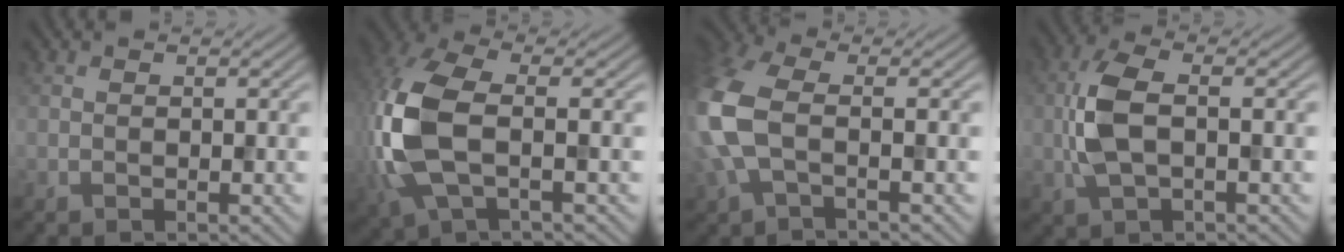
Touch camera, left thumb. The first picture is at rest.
{"total": 11.6, "force": [-0.7, 5.8, 10.0], "torque": [-0.275, -0.009, -0.016]}
{"total": 9.0, "force": [-0.4, 4.8, 7.6], "torque": [-0.223, -0.001, -0.016]}
{"total": 6.8, "force": [-0.4, 3.1, 6.0], "torque": [-0.146, 0.005, -0.012]}